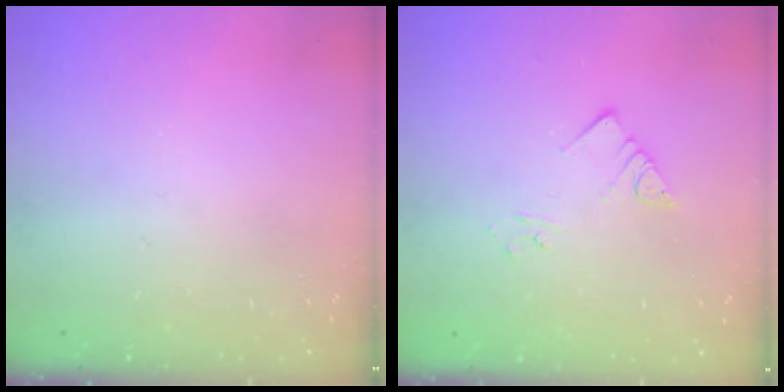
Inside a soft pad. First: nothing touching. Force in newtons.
{"total": 3.7, "press": 3.7, "slide": 0.2}